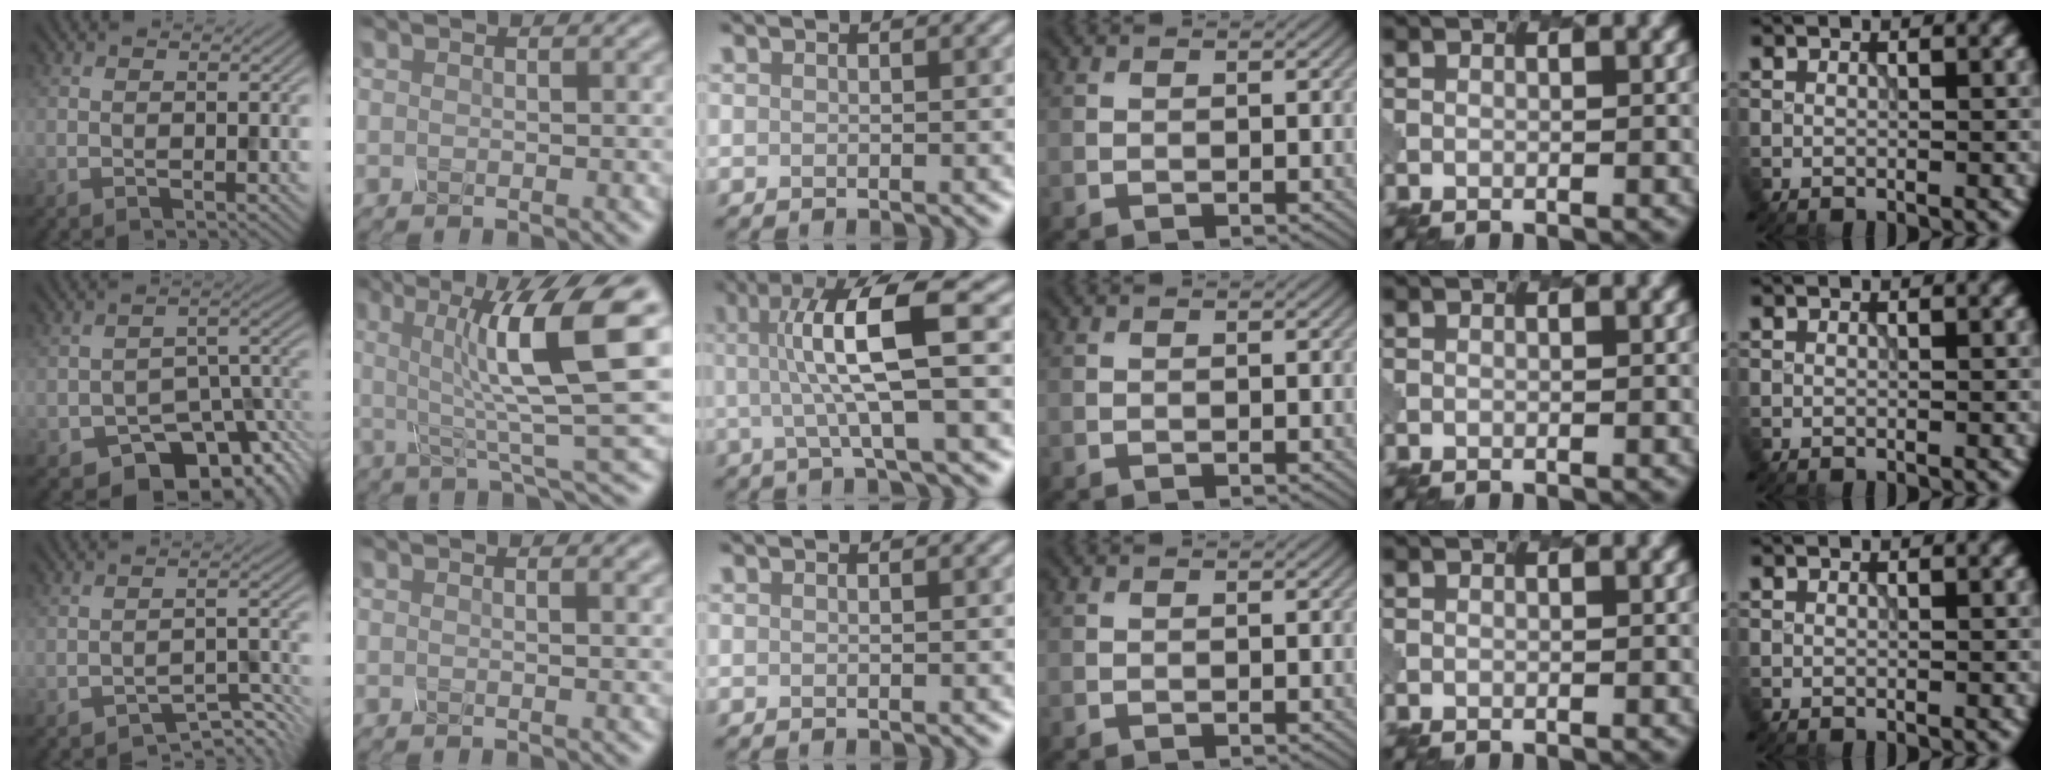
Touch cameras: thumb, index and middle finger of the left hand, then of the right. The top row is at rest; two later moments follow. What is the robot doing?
{"motion": "shake", "object": "salt shaker"}